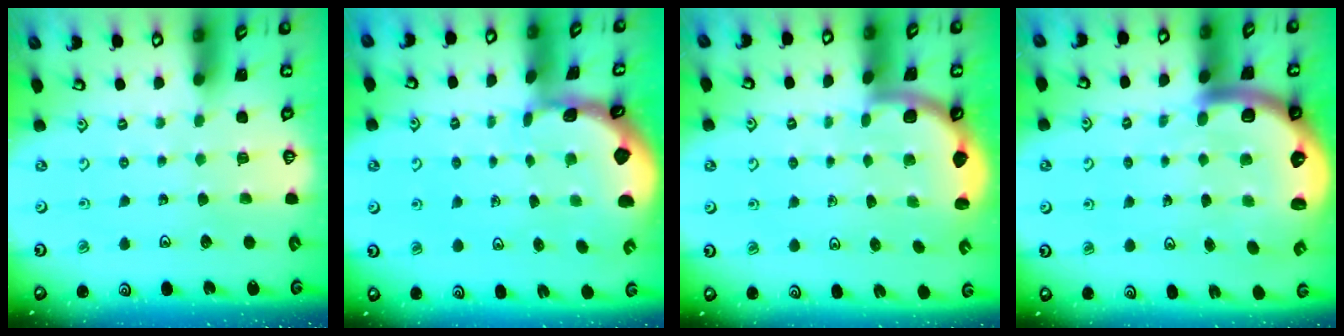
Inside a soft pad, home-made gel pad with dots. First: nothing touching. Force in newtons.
{"total": 1.0, "press": 1.0, "slide": 0.1}
{"total": 1.7, "press": 1.7, "slide": 0.1}
{"total": 7.9, "press": 7.6, "slide": 2.1}